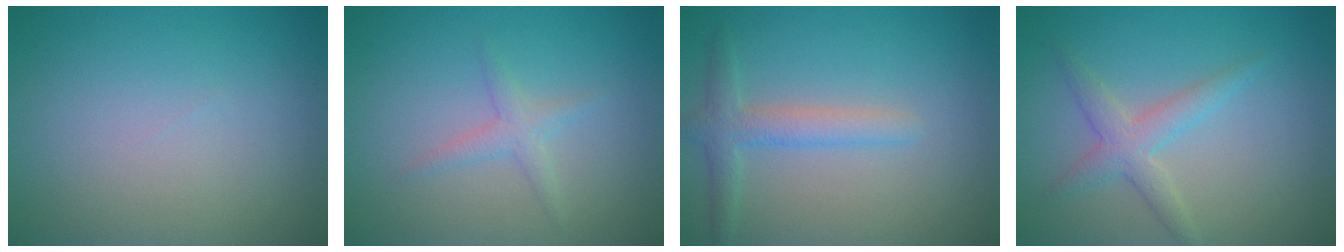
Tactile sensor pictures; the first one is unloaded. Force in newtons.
{"total": 1.6, "press": 1.6, "slide": 0.1}
{"total": 2.5, "press": 2.5, "slide": 0.1}
{"total": 2.7, "press": 2.7, "slide": 0.1}